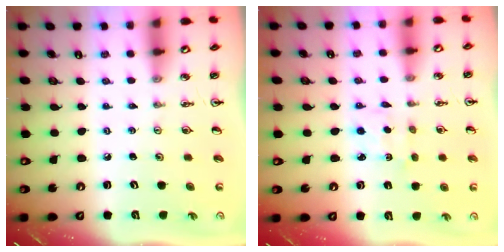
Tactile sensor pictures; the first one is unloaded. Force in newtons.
{"total": 2.8, "press": 2.7, "slide": 0.6}